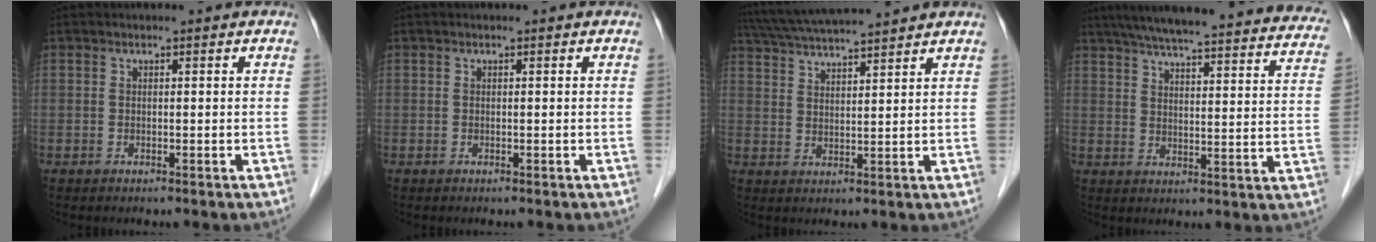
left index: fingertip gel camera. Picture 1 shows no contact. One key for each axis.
{"total": 0.0}
{"total": 12.4, "fx": 11.2, "fy": 0.0, "fz": 5.2, "tx": -0.101, "ty": 0.032, "tz": 0.179}
{"total": 32.5, "fx": 29.0, "fy": 4.1, "fz": 14.2, "tx": -0.213, "ty": -0.036, "tz": 0.347}